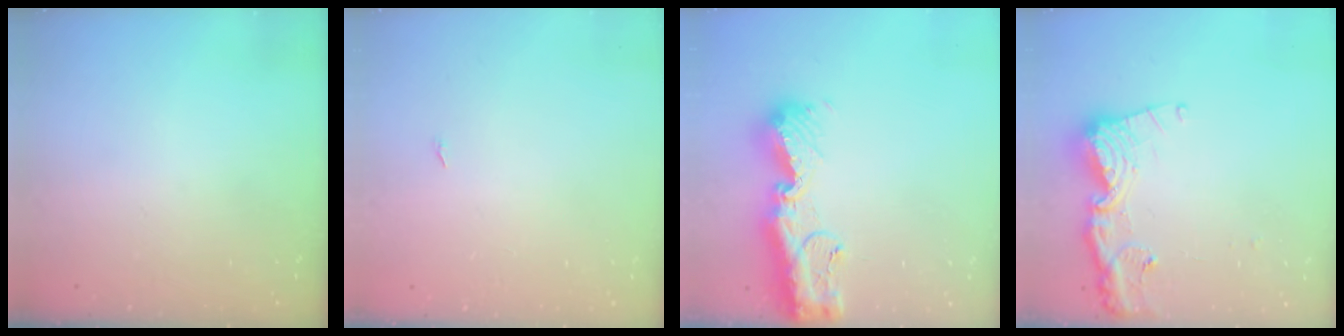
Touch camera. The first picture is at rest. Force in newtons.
{"total": 4.0, "press": 1.3, "slide": 3.7}
{"total": 15.0, "press": 14.9, "slide": 1.7}
{"total": 14.4, "press": 14.3, "slide": 1.9}